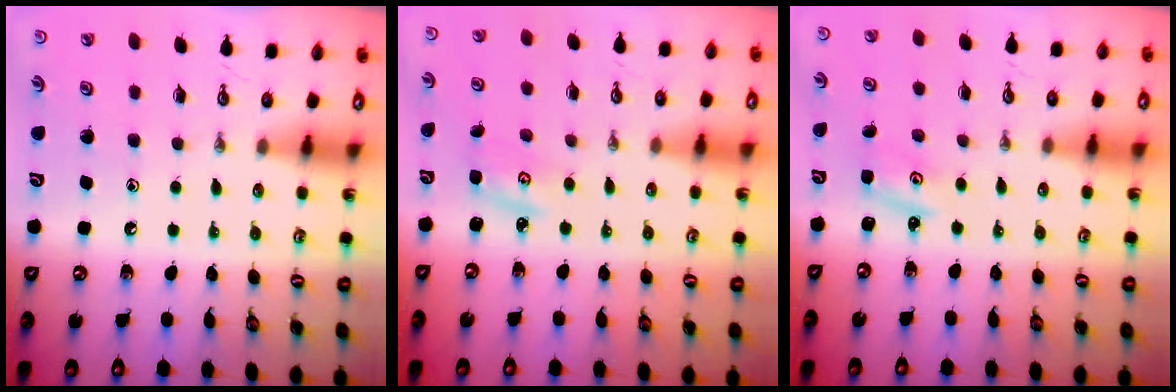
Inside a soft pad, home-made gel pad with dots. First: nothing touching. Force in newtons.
{"total": 2.8, "press": 2.8, "slide": 0.3}
{"total": 1.6, "press": 1.6, "slide": 0.2}